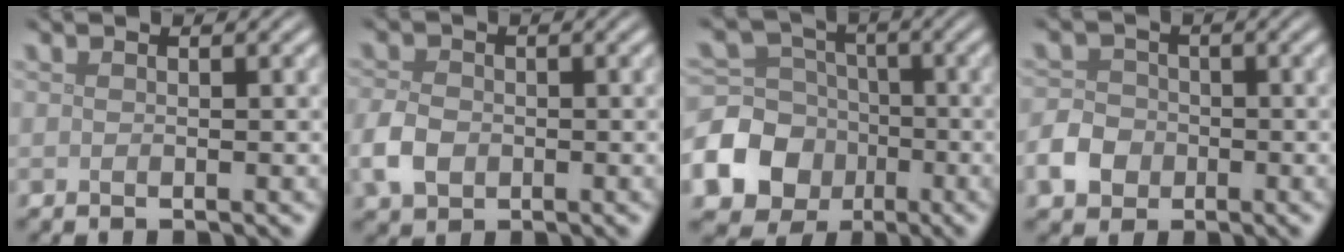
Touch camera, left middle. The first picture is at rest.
{"total": 3.3, "force": [-0.9, 2.5, 1.9], "torque": [-0.044, -0.002, -0.024]}
{"total": 10.1, "force": [-3.5, 8.9, 3.3], "torque": [-0.084, -0.022, -0.094]}
{"total": 3.5, "force": [-1.3, 2.9, 1.4], "torque": [-0.027, 0.000, -0.031]}